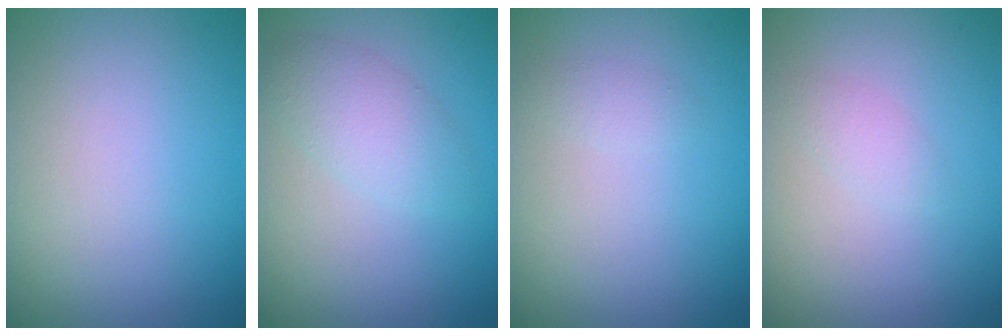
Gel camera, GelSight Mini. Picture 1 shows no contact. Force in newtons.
{"total": 2.7, "press": 2.6, "slide": 0.1}
{"total": 0.8, "press": 0.8, "slide": 0.1}
{"total": 1.0, "press": 1.0, "slide": 0.0}